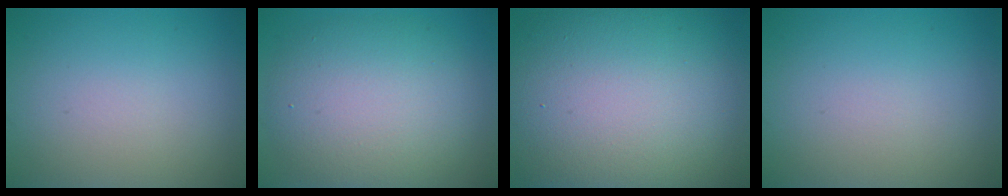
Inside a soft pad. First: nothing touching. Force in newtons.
{"total": 8.5, "press": 8.5, "slide": 0.3}
{"total": 18.0, "press": 18.0, "slide": 0.8}
{"total": 0.0}